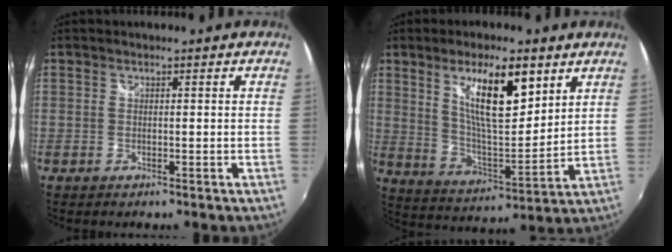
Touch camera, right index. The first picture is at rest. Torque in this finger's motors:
{"motor_torque": [1.39, 0.75, 0.77, 0.12]}